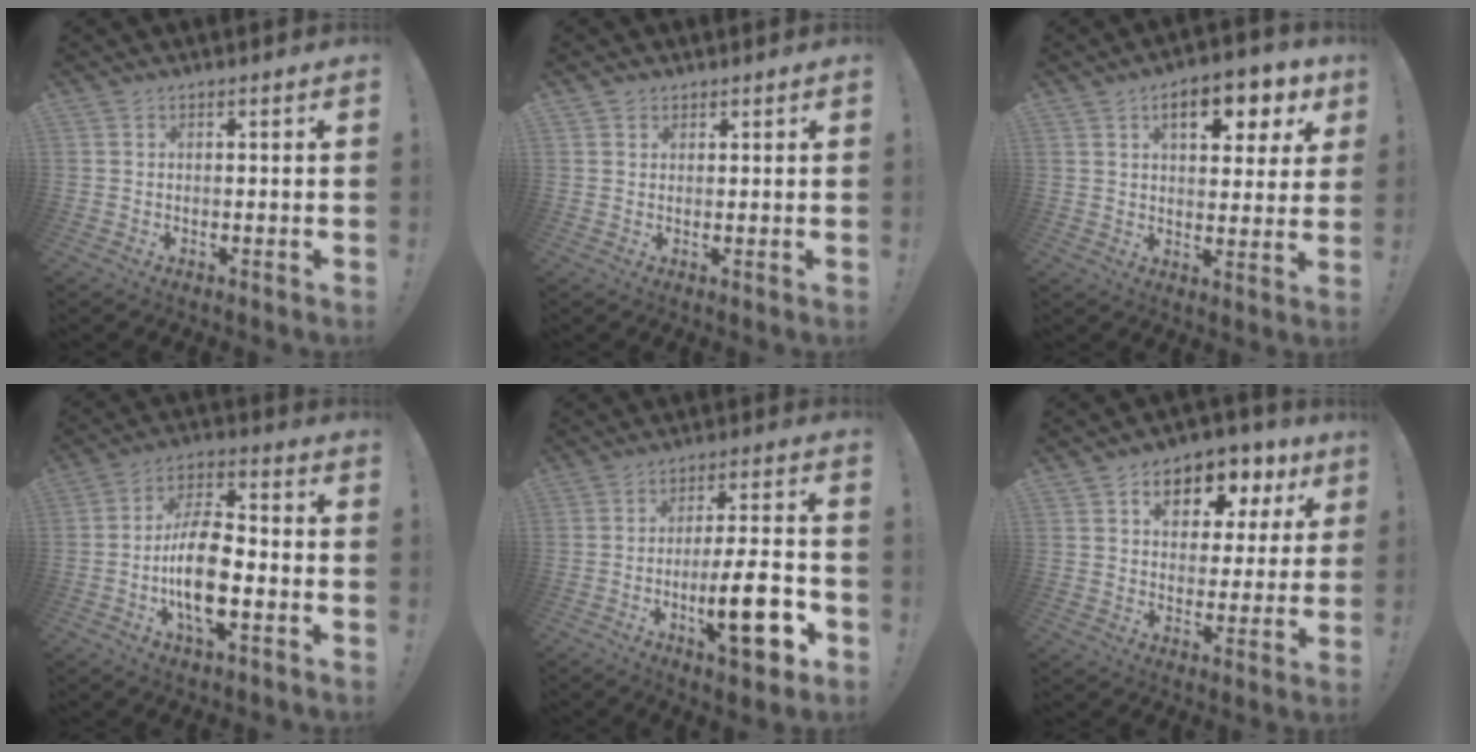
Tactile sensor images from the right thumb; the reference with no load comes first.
{"total": 1.5, "force": [1.0, 1.0, 0.3], "torque": [0.005, -0.005, 0.017]}
{"total": 11.2, "force": [5.0, 5.0, 8.6], "torque": [-0.112, -0.019, 0.079]}
{"total": 14.8, "force": [-3.9, 6.9, 12.5], "torque": [-0.245, 0.014, -0.069]}
{"total": 16.9, "force": [-5.5, 4.2, 15.4], "torque": [-0.223, 0.011, -0.084]}
{"total": 10.1, "force": [4.9, 6.7, 5.8], "torque": [-0.073, -0.028, 0.086]}